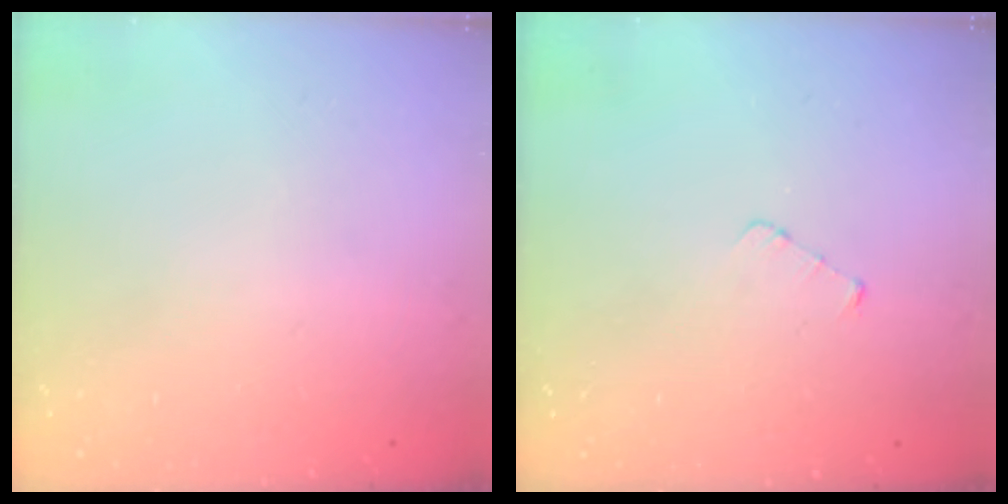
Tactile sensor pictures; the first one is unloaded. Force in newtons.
{"total": 2.5, "press": 2.5, "slide": 0.2}